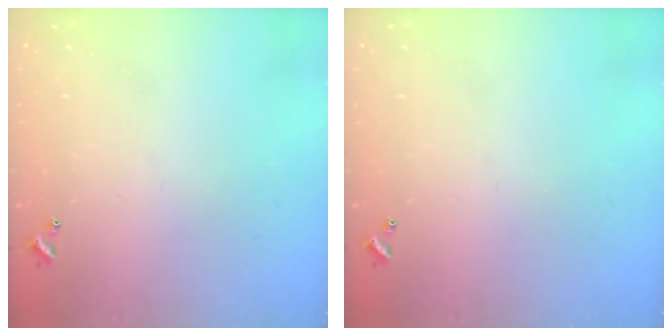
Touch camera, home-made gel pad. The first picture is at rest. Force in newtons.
{"total": 0.0}